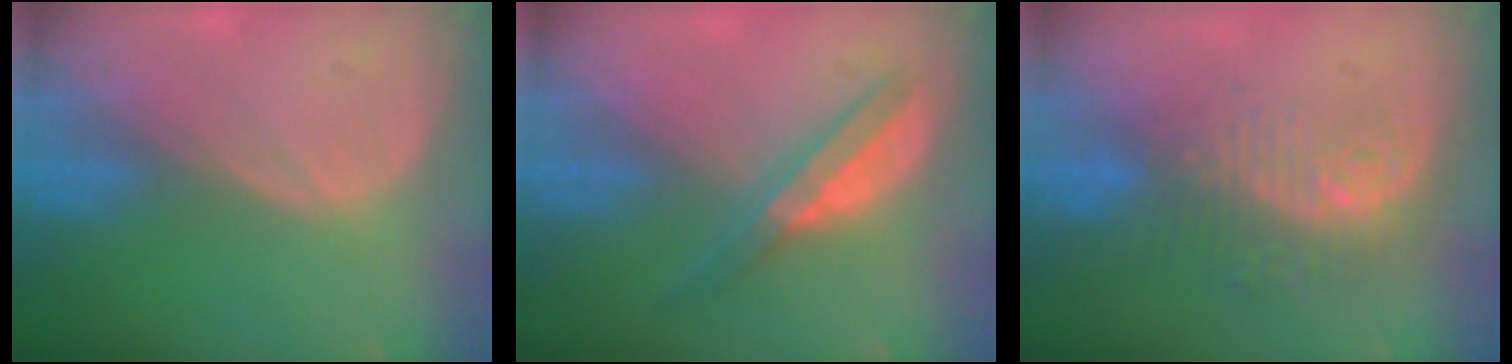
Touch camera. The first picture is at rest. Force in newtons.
{"total": 5.2, "press": 5.0, "slide": 1.5}
{"total": 9.9, "press": 8.1, "slide": 5.7}